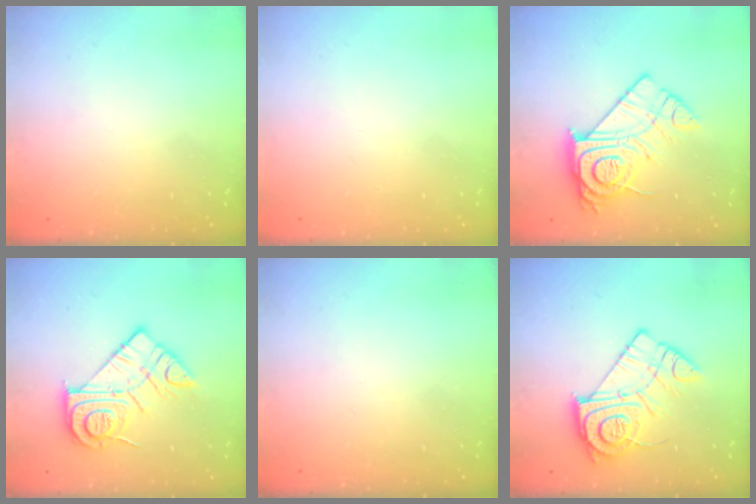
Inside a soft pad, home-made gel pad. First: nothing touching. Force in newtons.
{"total": 1.7, "press": 1.6, "slide": 0.1}
{"total": 16.3, "press": 16.2, "slide": 1.2}
{"total": 16.1, "press": 16.0, "slide": 1.1}
{"total": 0.0}
{"total": 14.5, "press": 14.5, "slide": 1.0}